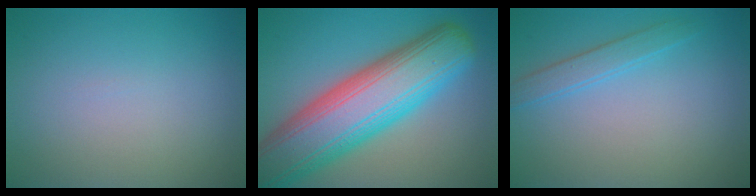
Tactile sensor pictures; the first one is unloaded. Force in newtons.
{"total": 12.9, "press": 12.9, "slide": 0.4}
{"total": 2.0, "press": 2.0, "slide": 0.1}